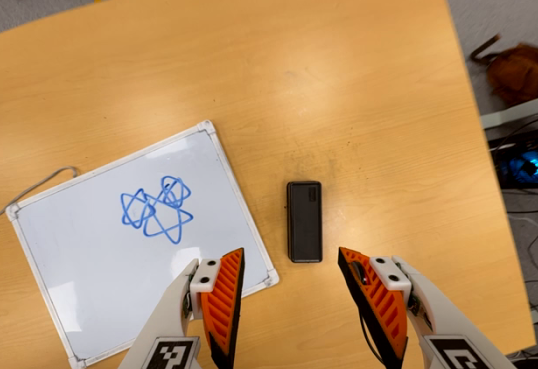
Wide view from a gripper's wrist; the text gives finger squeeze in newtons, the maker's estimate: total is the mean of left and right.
{"total": 0.0}